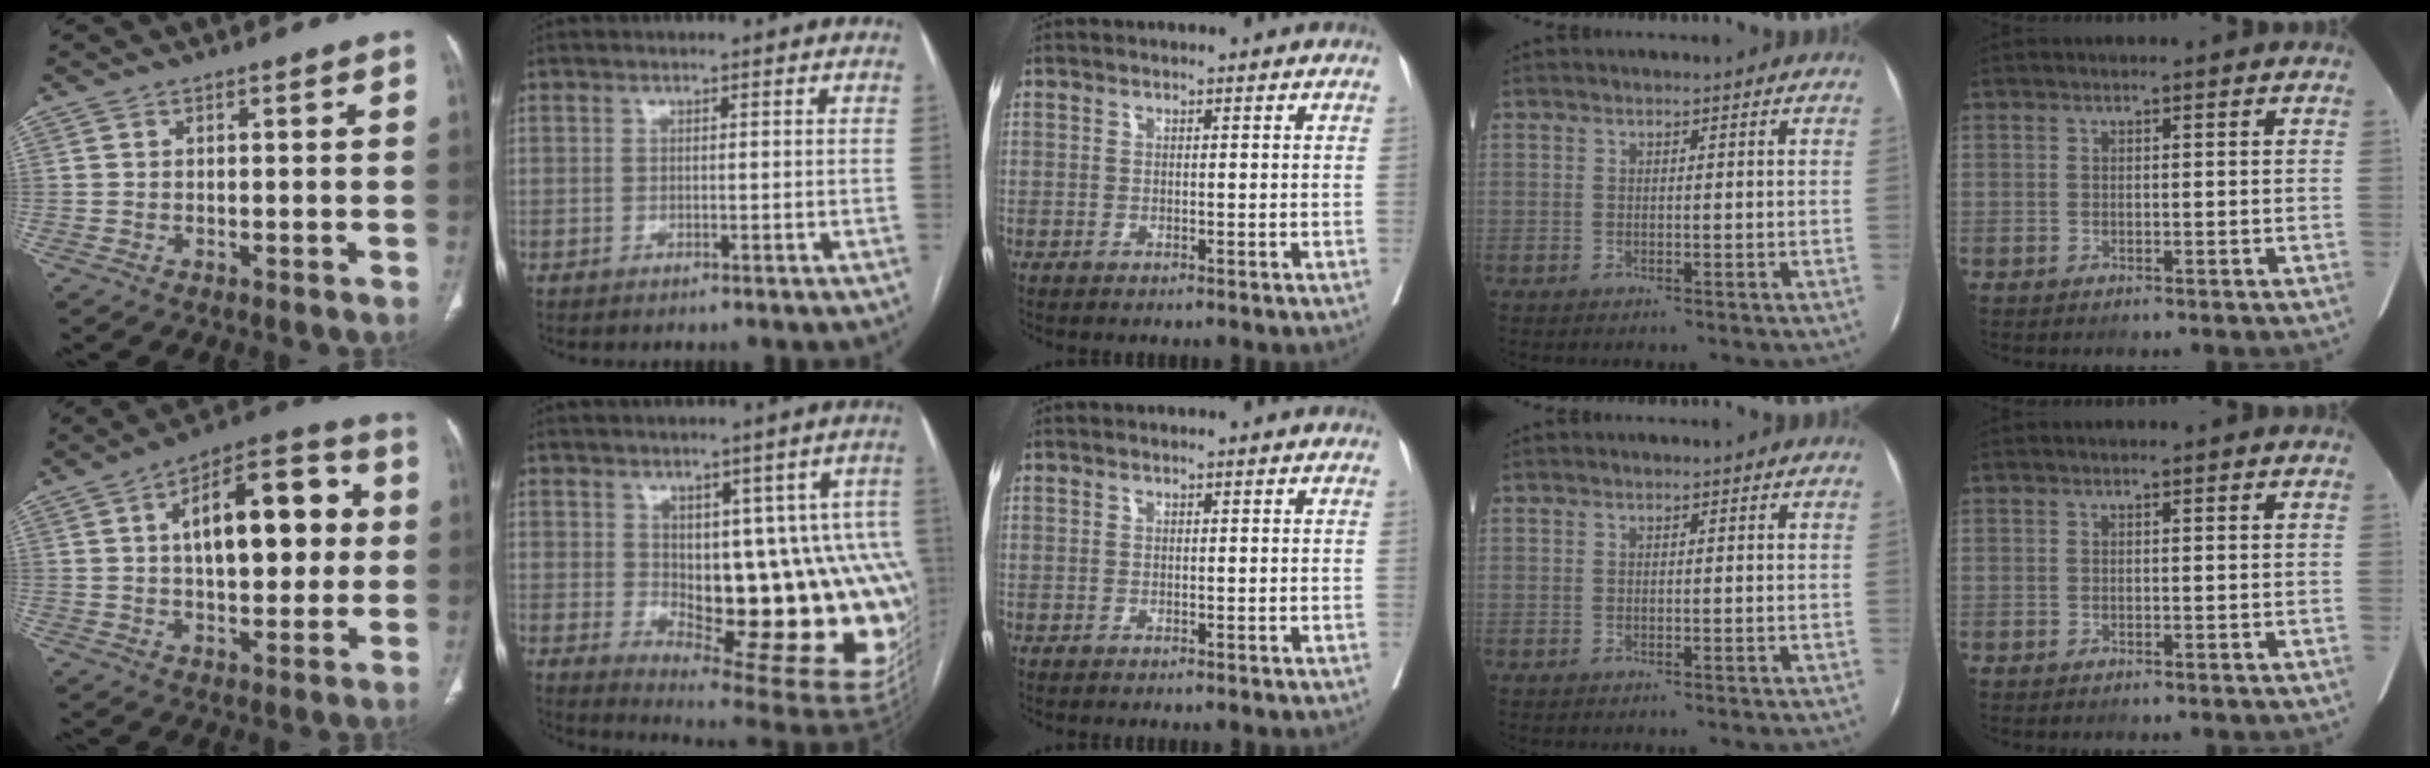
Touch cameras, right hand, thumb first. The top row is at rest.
{"thumb": {"total": 18.4, "force": [3.3, 9.0, 15.7], "torque": [-0.199, 0.024, 0.045]}, "index": {"total": 18.2, "force": [-0.3, 7.5, 16.5], "torque": [-0.135, 0.013, 0.018]}}